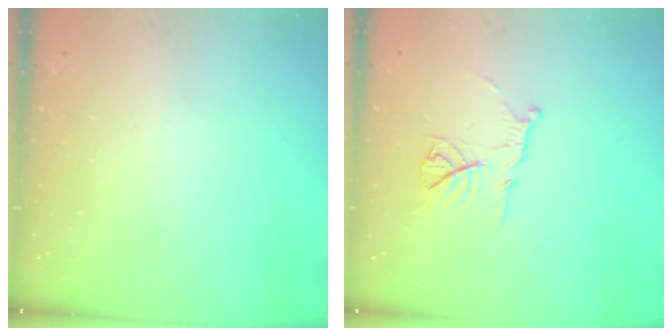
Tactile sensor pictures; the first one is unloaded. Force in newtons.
{"total": 10.3, "press": 10.3, "slide": 0.1}